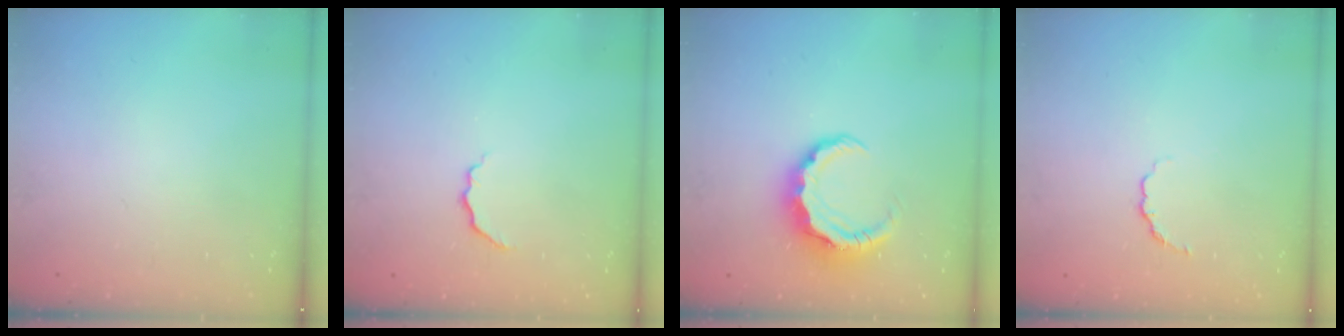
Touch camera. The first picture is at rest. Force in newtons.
{"total": 3.8, "press": 3.7, "slide": 0.9}
{"total": 7.8, "press": 7.8, "slide": 0.8}
{"total": 2.6, "press": 2.4, "slide": 1.0}